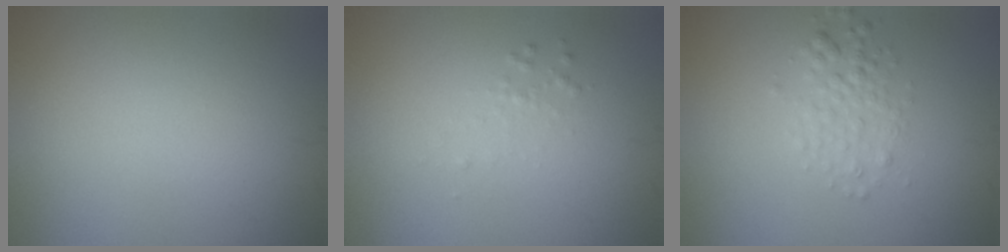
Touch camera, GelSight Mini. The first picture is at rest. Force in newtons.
{"total": 0.7, "press": 0.7, "slide": 0.1}
{"total": 2.1, "press": 2.1, "slide": 0.1}